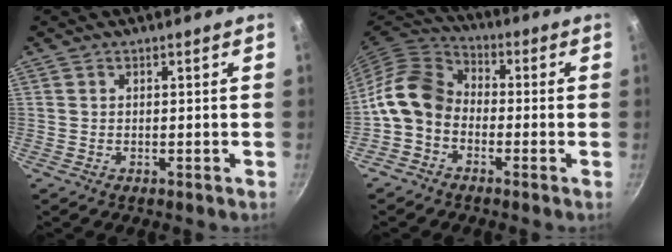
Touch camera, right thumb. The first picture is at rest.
{"total": 13.3, "force": [-3.0, 10.0, 8.3], "torque": [-0.130, 0.045, -0.082]}